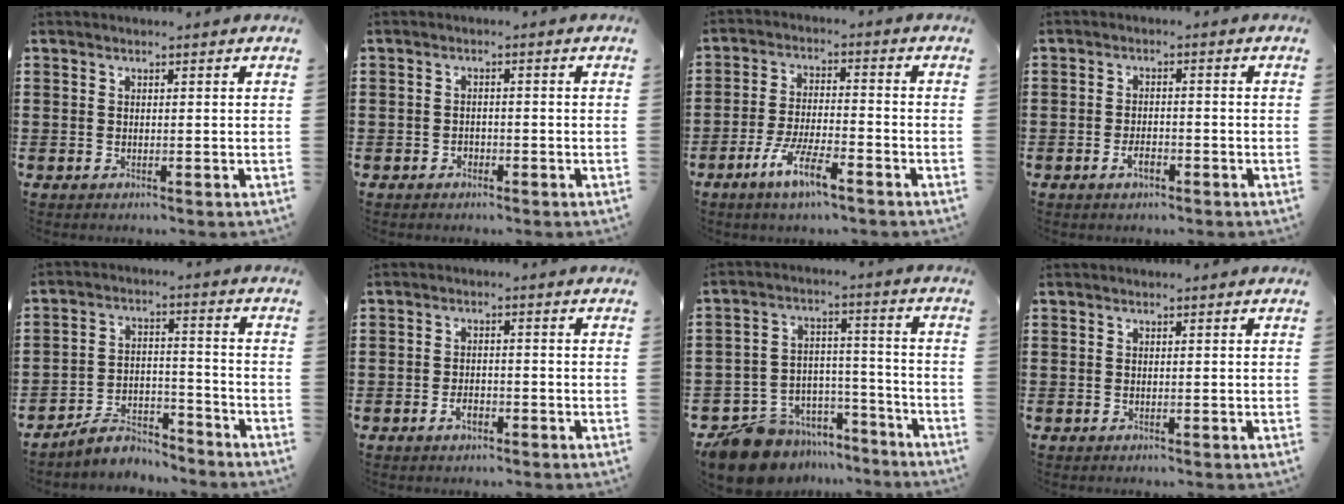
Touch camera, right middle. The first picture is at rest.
{"total": 1.2, "force": [-1.0, 0.6, 0.1], "torque": [-0.009, -0.002, -0.022]}
{"total": 7.3, "force": [-4.6, 1.5, 5.5], "torque": [-0.121, -0.008, -0.088]}
{"total": 2.6, "force": [-1.6, 1.0, 1.9], "torque": [-0.029, -0.003, -0.030]}
{"total": 6.8, "force": [-6.4, 1.5, 1.4], "torque": [-0.026, 0.013, -0.124]}
{"total": 2.5, "force": [-1.5, 1.1, 1.6], "torque": [-0.033, -0.001, -0.027]}
{"total": 10.3, "force": [-9.6, 3.2, 1.4], "torque": [-0.043, 0.029, -0.186]}
{"total": 0.0}